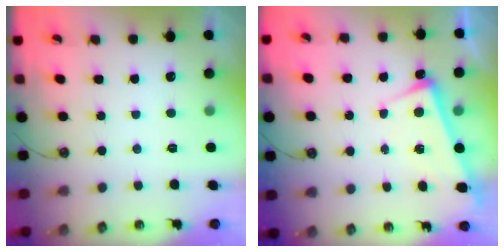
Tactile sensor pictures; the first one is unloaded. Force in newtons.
{"total": 3.8, "press": 3.8, "slide": 0.6}